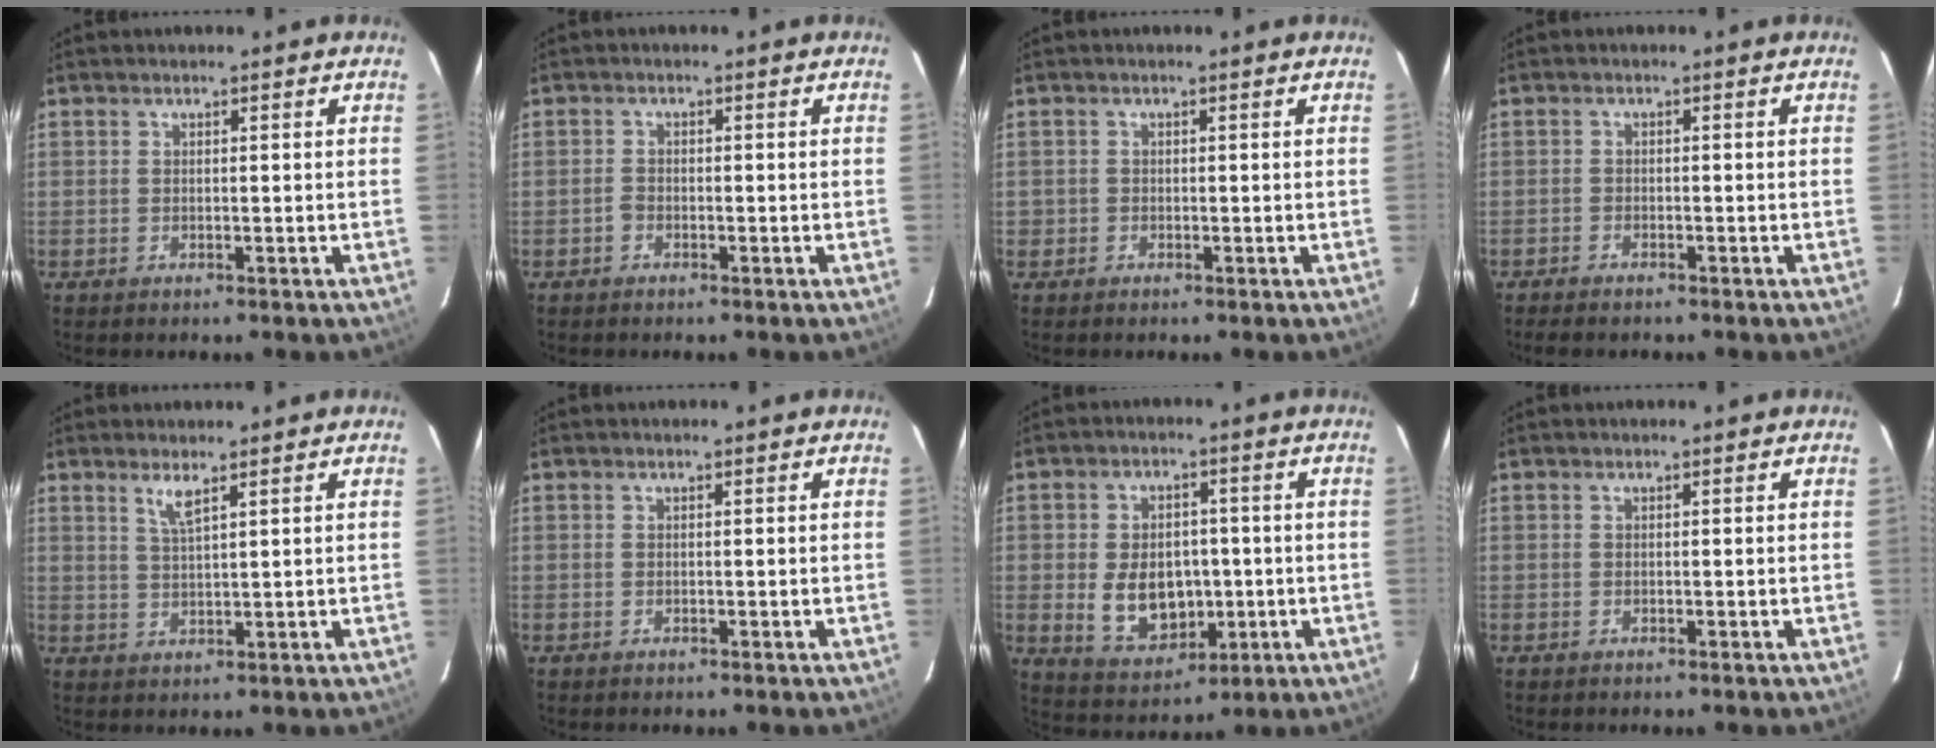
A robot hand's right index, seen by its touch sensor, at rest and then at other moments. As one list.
[{"total": 1.1, "force": [-0.8, 0.7, 0.3], "torque": [-0.005, 0.002, -0.018]}, {"total": 1.2, "force": [-0.5, 1.1, -0.1], "torque": [-0.001, 0.006, -0.008]}, {"total": 3.2, "force": [-2.9, 0.8, 1.3], "torque": [-0.039, -0.009, -0.052]}, {"total": 3.1, "force": [2.1, 0.2, 2.3], "torque": [-0.046, -0.002, 0.040]}, {"total": 0.0}, {"total": 10.3, "force": [-1.1, 7.3, 7.2], "torque": [-0.149, -0.002, 0.002]}, {"total": 0.0}]